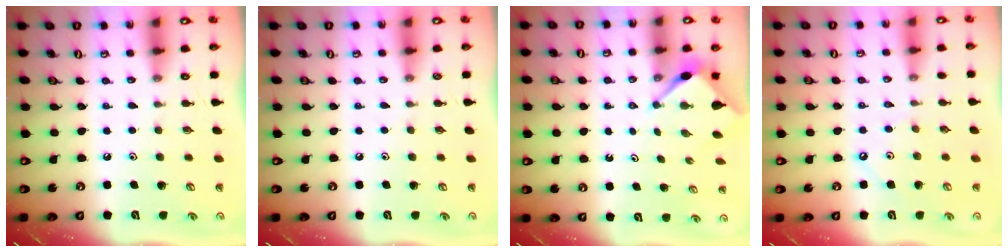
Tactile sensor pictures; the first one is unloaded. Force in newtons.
{"total": 2.8, "press": 2.8, "slide": 0.4}
{"total": 2.8, "press": 2.8, "slide": 0.3}
{"total": 1.6, "press": 1.5, "slide": 0.4}